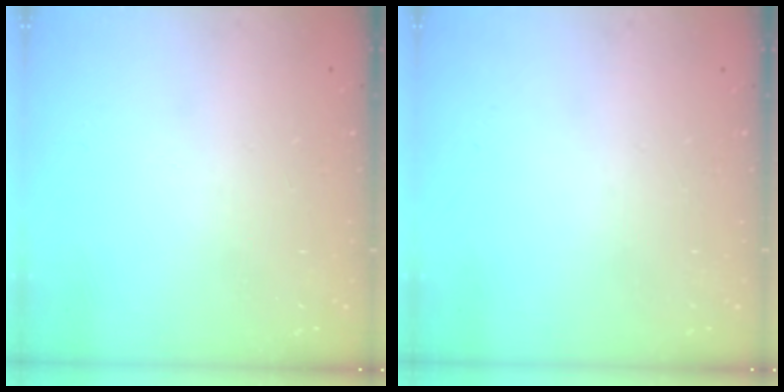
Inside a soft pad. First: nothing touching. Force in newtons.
{"total": 0.0}